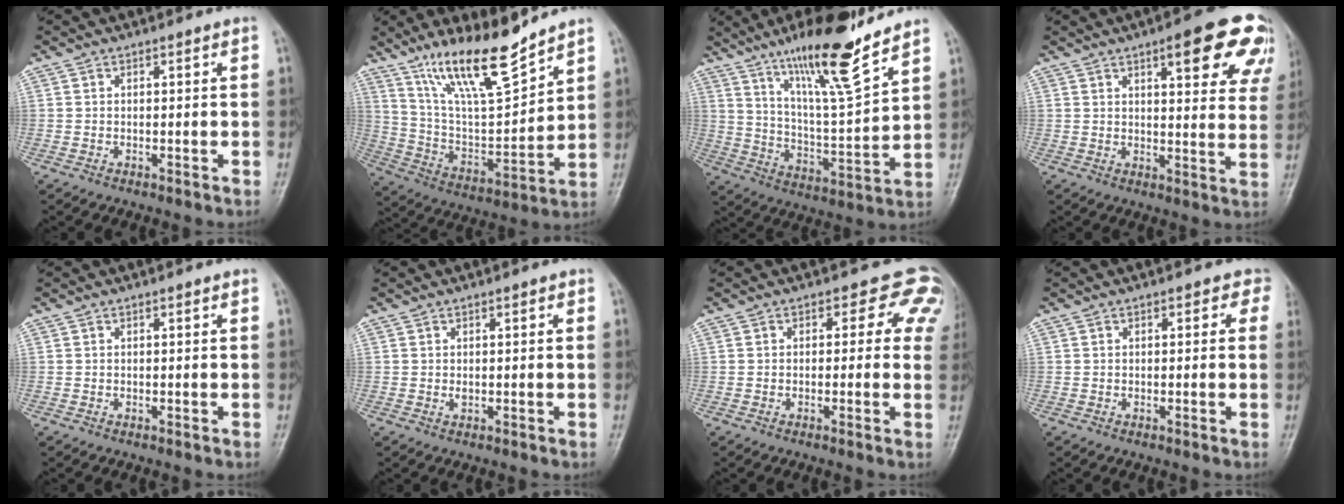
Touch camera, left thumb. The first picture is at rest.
{"total": 16.1, "force": [12.3, 2.9, 10.0], "torque": [-0.159, -0.071, 0.235]}
{"total": 16.8, "force": [12.1, 1.8, 11.5], "torque": [-0.182, -0.073, 0.212]}
{"total": 16.1, "force": [8.6, 4.9, 12.8], "torque": [-0.126, -0.030, 0.099]}
{"total": 0.0}
{"total": 1.1, "force": [0.2, 0.6, 0.9], "torque": [-0.012, -0.002, 0.006]}
{"total": 5.6, "force": [2.9, 4.2, 2.4], "torque": [0.014, -0.005, 0.004]}
{"total": 1.8, "force": [0.7, 1.3, 1.1], "torque": [0.011, 0.004, -0.001]}